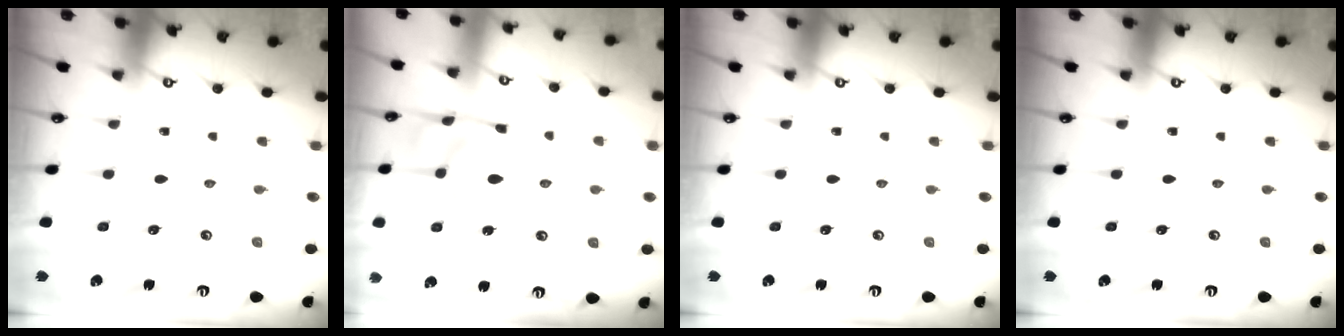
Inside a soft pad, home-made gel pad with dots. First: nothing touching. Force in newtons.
{"total": 4.2, "press": 4.1, "slide": 0.5}
{"total": 0.0}
{"total": 0.0}